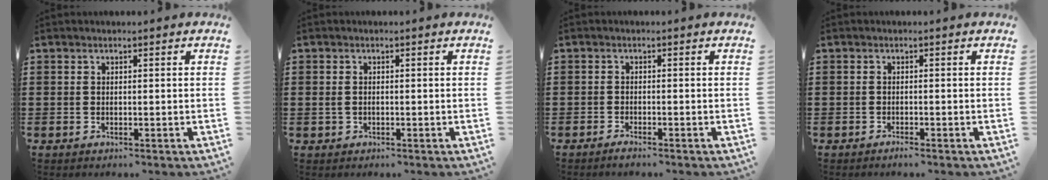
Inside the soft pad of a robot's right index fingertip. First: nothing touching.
{"total": 1.0, "force": [-0.1, 0.8, 0.6], "torque": [-0.015, 0.006, -0.003]}
{"total": 1.0, "force": [-1.0, 0.0, 0.3], "torque": [-0.009, -0.004, -0.018]}
{"total": 0.9, "force": [-0.8, 0.0, 0.3], "torque": [-0.009, -0.004, -0.016]}